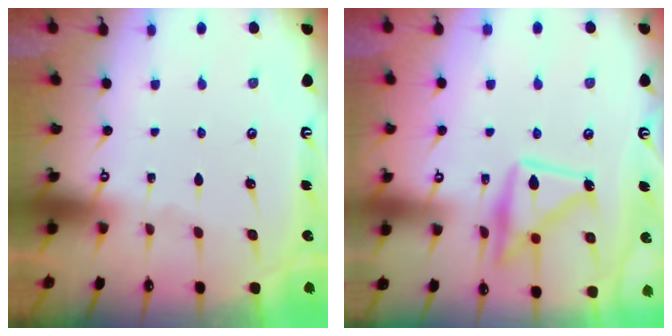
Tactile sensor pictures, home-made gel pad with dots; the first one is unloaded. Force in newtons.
{"total": 14.1, "press": 14.1, "slide": 0.9}